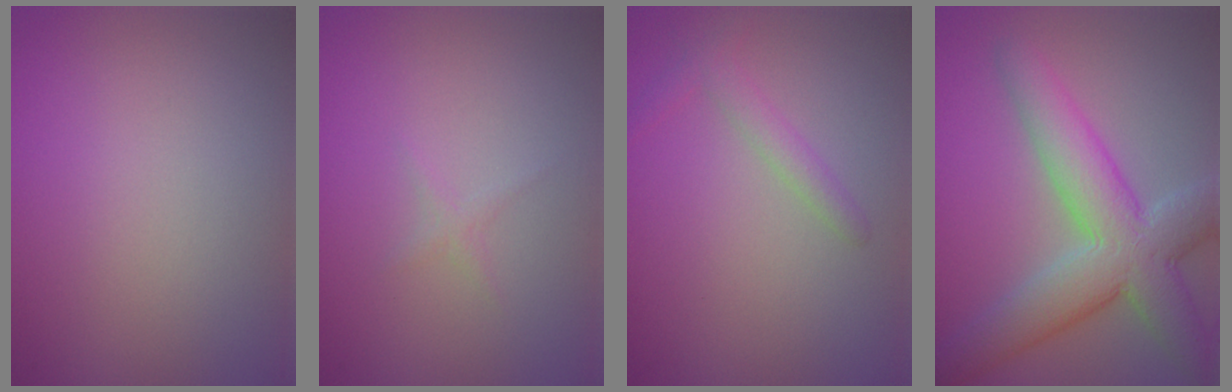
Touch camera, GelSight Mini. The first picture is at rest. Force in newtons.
{"total": 0.6, "press": 0.6, "slide": 0.0}
{"total": 1.6, "press": 1.6, "slide": 0.1}
{"total": 8.3, "press": 8.3, "slide": 0.5}